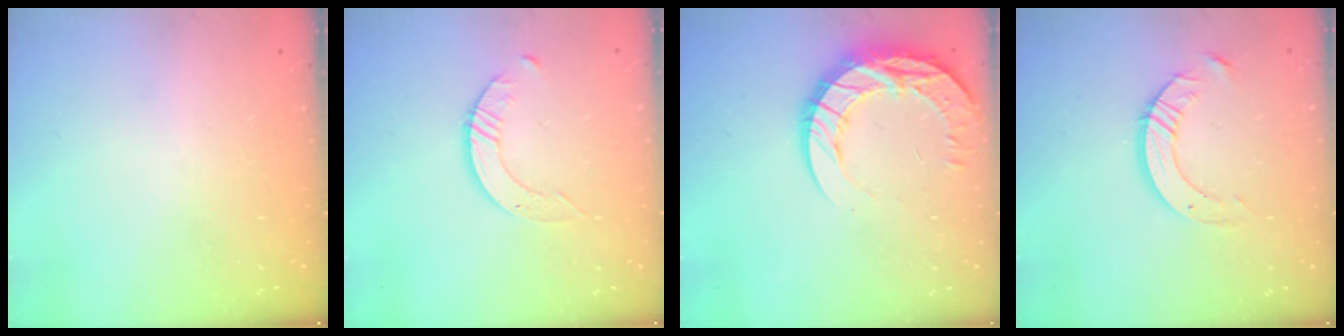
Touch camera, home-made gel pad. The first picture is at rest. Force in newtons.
{"total": 3.2, "press": 3.1, "slide": 0.4}
{"total": 17.9, "press": 17.8, "slide": 1.4}
{"total": 9.2, "press": 9.1, "slide": 0.8}